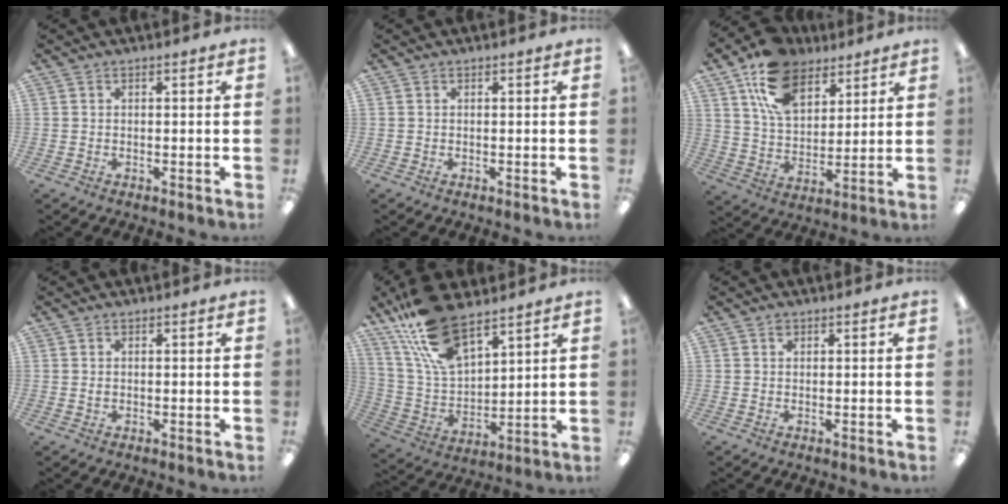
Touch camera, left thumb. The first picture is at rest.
{"total": 0.0}
{"total": 15.2, "force": [9.4, 9.4, 7.4], "torque": [-0.136, -0.034, 0.178]}
{"total": 0.5, "force": [0.1, 0.4, 0.3], "torque": [-0.007, 0.002, 0.000]}
{"total": 17.9, "force": [12.0, 8.2, 10.4], "torque": [-0.229, -0.052, 0.218]}
{"total": 0.8, "force": [0.5, 0.5, 0.4], "torque": [-0.010, 0.003, 0.008]}